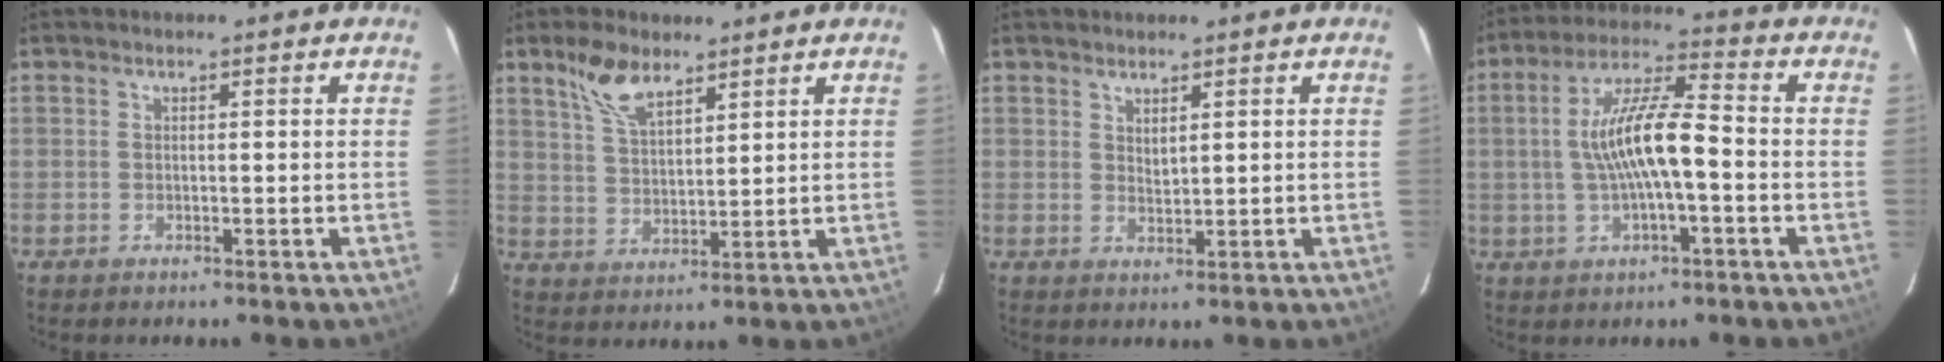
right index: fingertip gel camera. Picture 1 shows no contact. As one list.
[{"total": 7.6, "force": [5.2, 3.3, 4.5], "torque": [-0.084, 0.008, 0.106]}, {"total": 1.8, "force": [1.4, 0.6, 1.1], "torque": [-0.017, -0.003, 0.024]}, {"total": 11.4, "force": [-1.4, 2.4, 11.1], "torque": [-0.207, 0.016, -0.023]}]